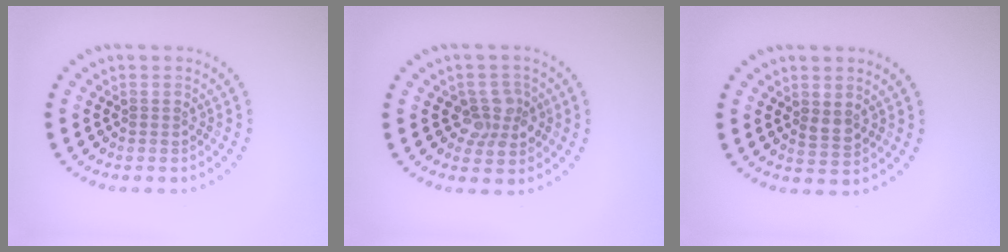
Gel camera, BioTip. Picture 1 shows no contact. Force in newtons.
{"total": 2.8, "press": 2.8, "slide": 0.7}
{"total": 1.4, "press": 1.3, "slide": 0.6}